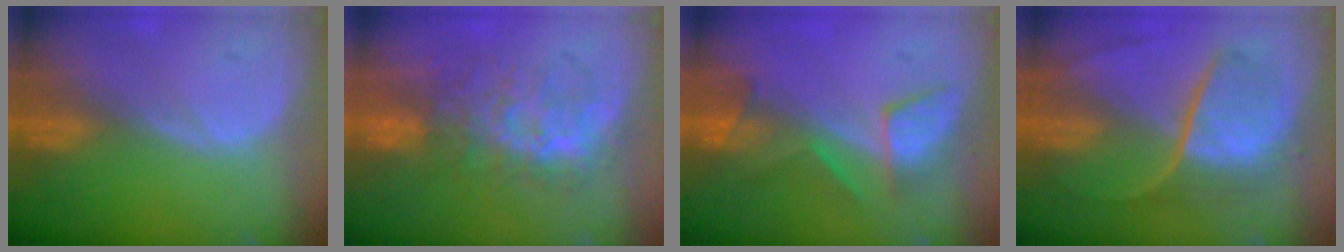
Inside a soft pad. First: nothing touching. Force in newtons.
{"total": 7.8, "press": 7.7, "slide": 1.6}
{"total": 5.9, "press": 5.7, "slide": 1.1}
{"total": 9.2, "press": 7.7, "slide": 5.0}